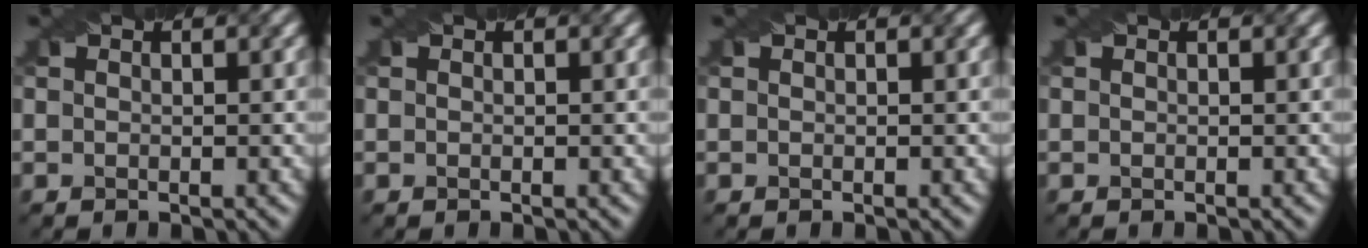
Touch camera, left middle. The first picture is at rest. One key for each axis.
{"total": 0.0}
{"total": 0.0}
{"total": 0.0}